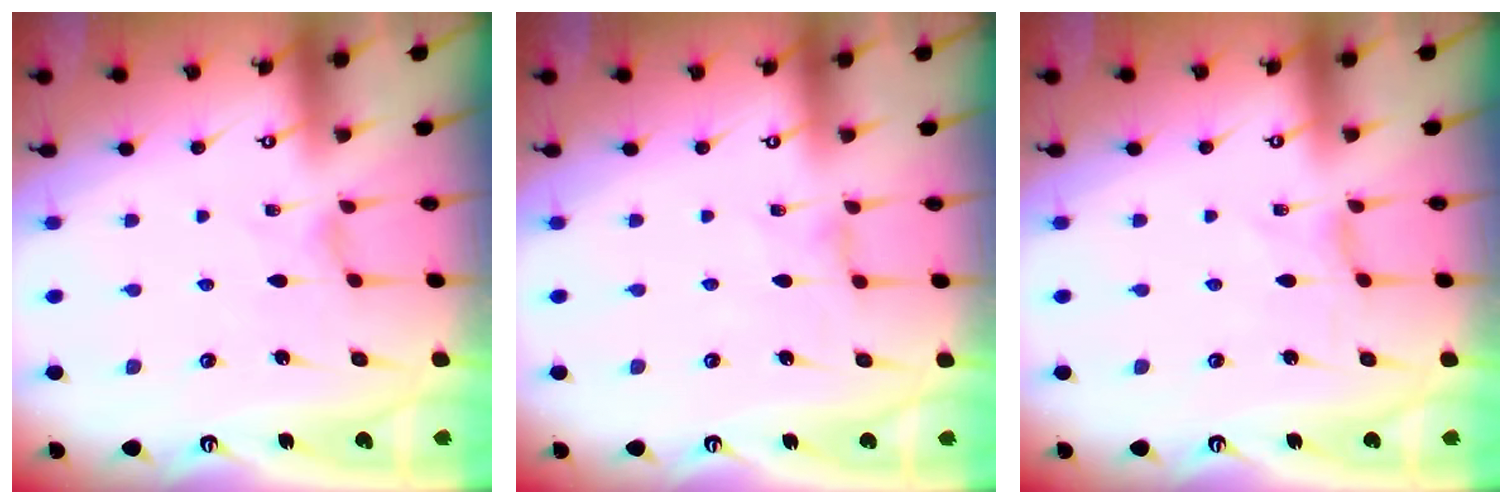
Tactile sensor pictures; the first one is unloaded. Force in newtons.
{"total": 0.6, "press": 0.5, "slide": 0.2}
{"total": 0.0}